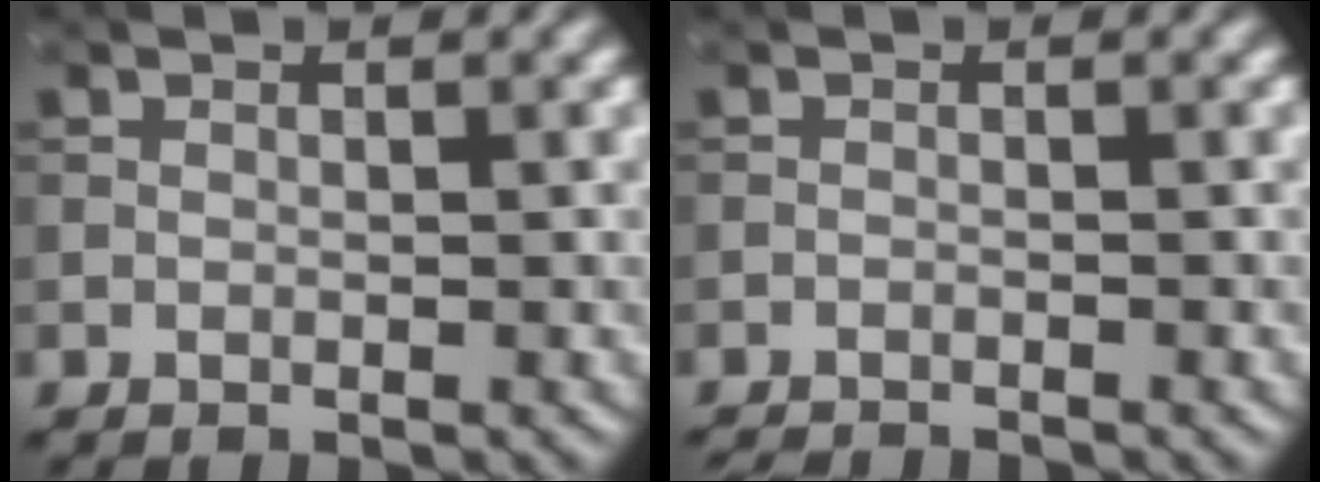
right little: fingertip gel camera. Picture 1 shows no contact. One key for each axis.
{"total": 1.9, "fx": -1.9, "fy": 0.2, "fz": 0.5, "tx": -0.008, "ty": -0.005, "tz": -0.035}